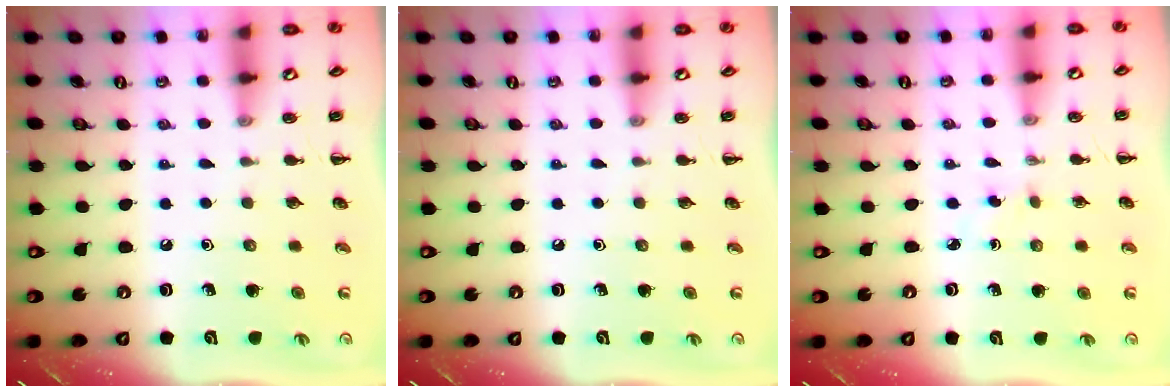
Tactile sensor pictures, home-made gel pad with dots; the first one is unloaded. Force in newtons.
{"total": 0.0}
{"total": 1.3, "press": 1.2, "slide": 0.6}